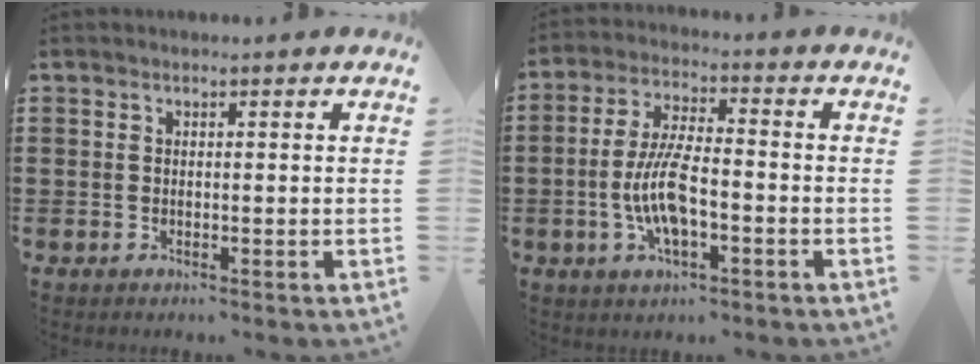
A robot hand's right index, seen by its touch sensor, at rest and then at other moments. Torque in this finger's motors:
{"motor_torque": [2.14, 0.00, 0.60, 0.21]}